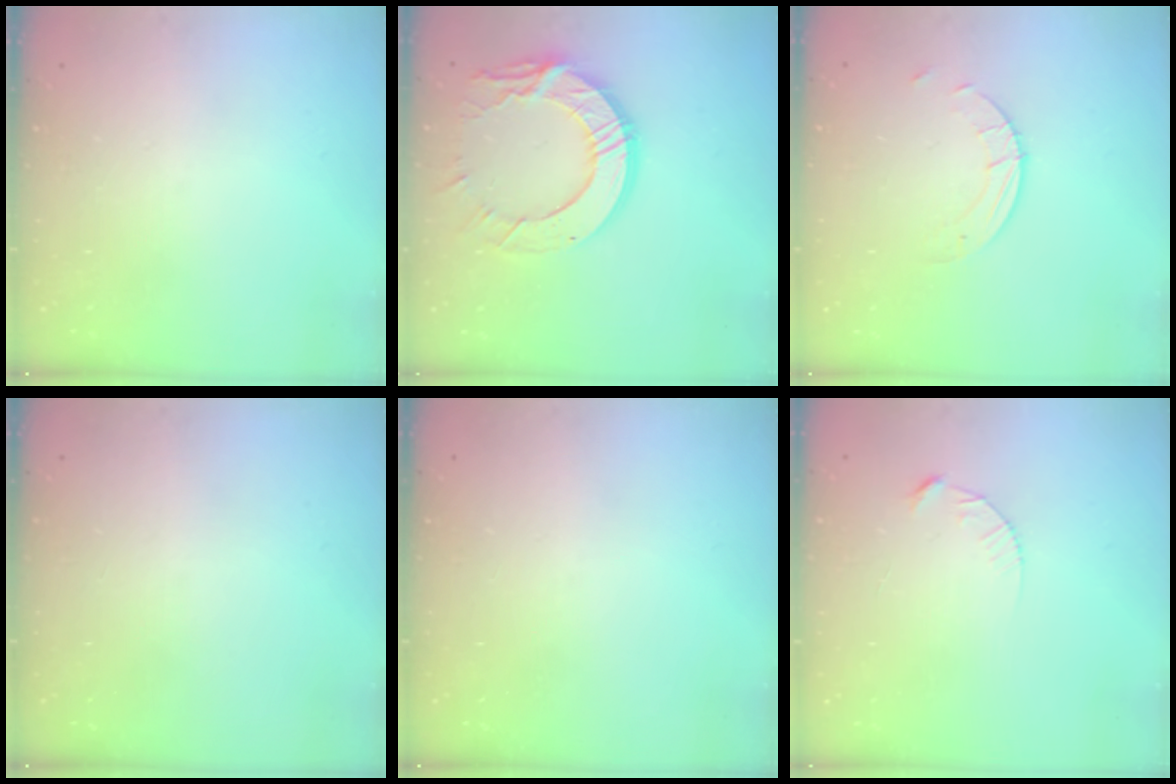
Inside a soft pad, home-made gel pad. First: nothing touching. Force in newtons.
{"total": 15.0, "press": 14.9, "slide": 1.5}
{"total": 2.6, "press": 2.6, "slide": 0.2}
{"total": 0.0}
{"total": 0.0}
{"total": 3.7, "press": 3.7, "slide": 0.4}